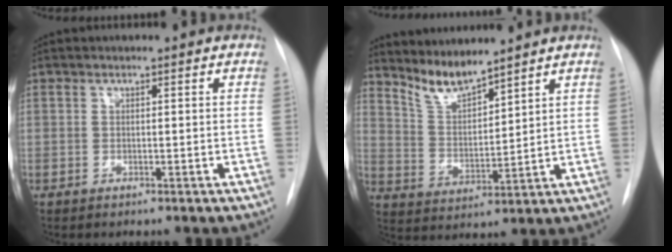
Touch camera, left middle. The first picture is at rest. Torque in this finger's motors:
{"motor_torque": [0.66, -0.83, 0.01, 0.07]}